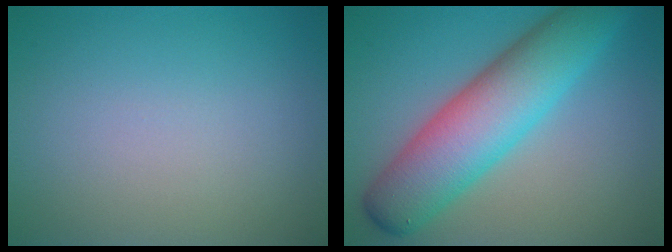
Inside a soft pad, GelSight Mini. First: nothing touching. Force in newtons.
{"total": 7.7, "press": 7.7, "slide": 0.3}